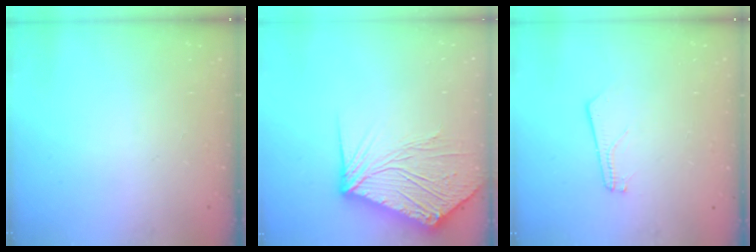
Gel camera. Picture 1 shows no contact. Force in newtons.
{"total": 15.5, "press": 15.3, "slide": 2.2}
{"total": 2.1, "press": 2.1, "slide": 0.3}